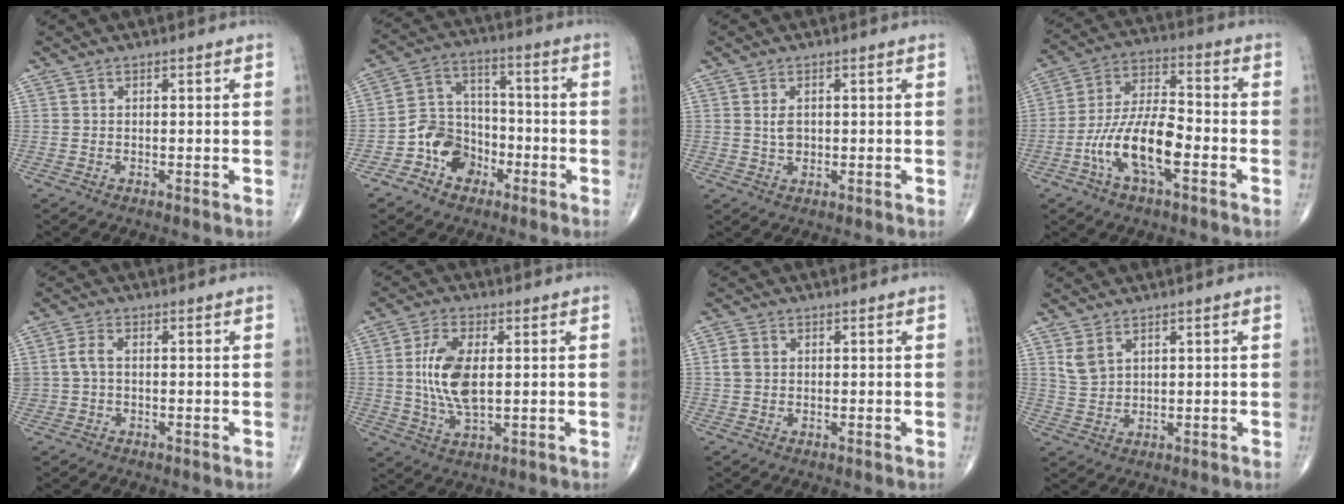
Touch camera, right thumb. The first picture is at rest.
{"total": 9.9, "force": [-4.7, 7.8, 3.9], "torque": [-0.036, 0.052, -0.091]}
{"total": 2.4, "force": [0.4, 1.6, 1.7], "torque": [-0.025, -0.003, 0.010]}
{"total": 13.8, "force": [-5.0, 5.4, 11.7], "torque": [-0.223, 0.039, -0.096]}
{"total": 3.3, "force": [0.2, 2.2, 2.4], "torque": [-0.053, 0.007, 0.002]}
{"total": 10.4, "force": [1.0, 5.0, 9.1], "torque": [-0.186, -0.008, 0.021]}
{"total": 2.9, "force": [0.5, 2.3, 1.7], "torque": [-0.035, 0.005, 0.008]}
{"total": 3.7, "force": [2.2, 2.1, 2.1], "torque": [-0.040, -0.009, 0.054]}